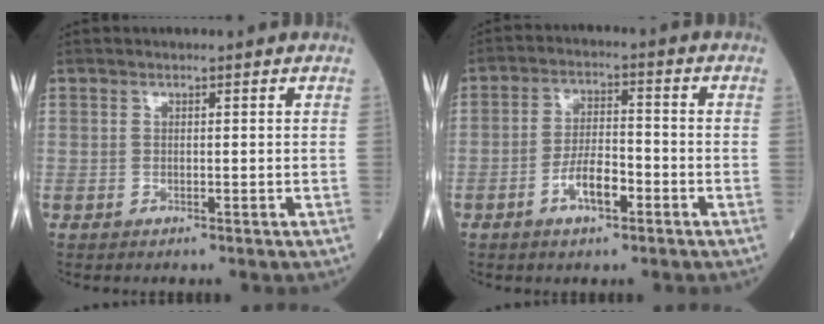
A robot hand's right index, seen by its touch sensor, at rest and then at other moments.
{"total": 5.9, "force": [-2.7, 2.0, 4.9], "torque": [-0.093, 0.007, -0.050]}